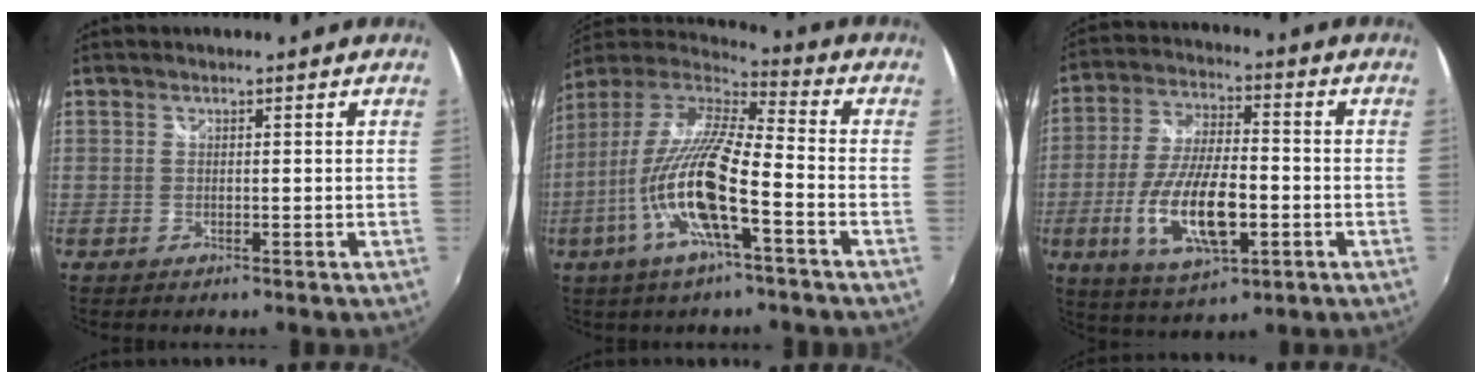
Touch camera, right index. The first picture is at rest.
{"total": 17.7, "force": [-6.5, 3.0, 16.2], "torque": [-0.306, -0.021, -0.128]}
{"total": 15.7, "force": [-4.5, 5.9, 13.8], "torque": [-0.281, -0.012, -0.078]}